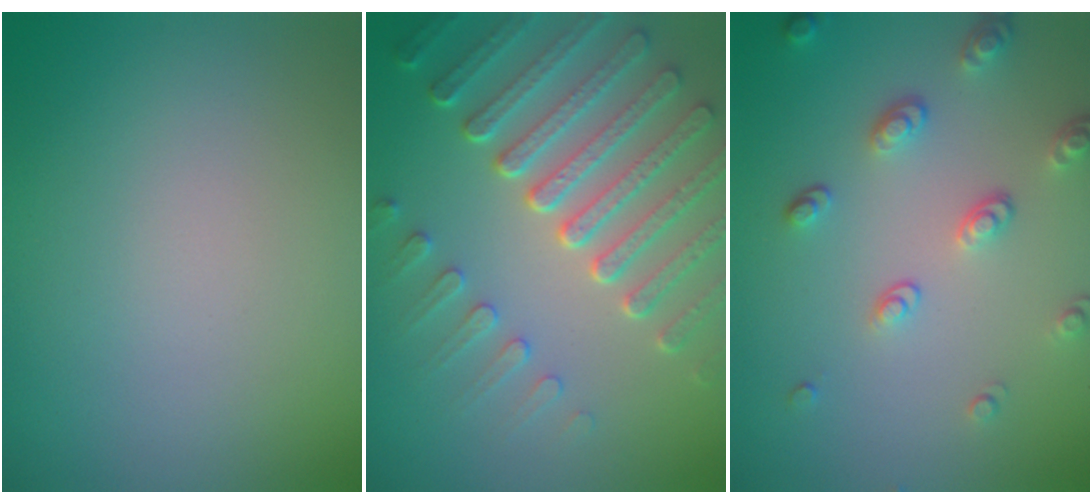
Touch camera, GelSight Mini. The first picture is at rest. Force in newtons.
{"total": 7.5, "press": 5.7, "slide": 4.9}
{"total": 3.3, "press": 2.6, "slide": 2.1}